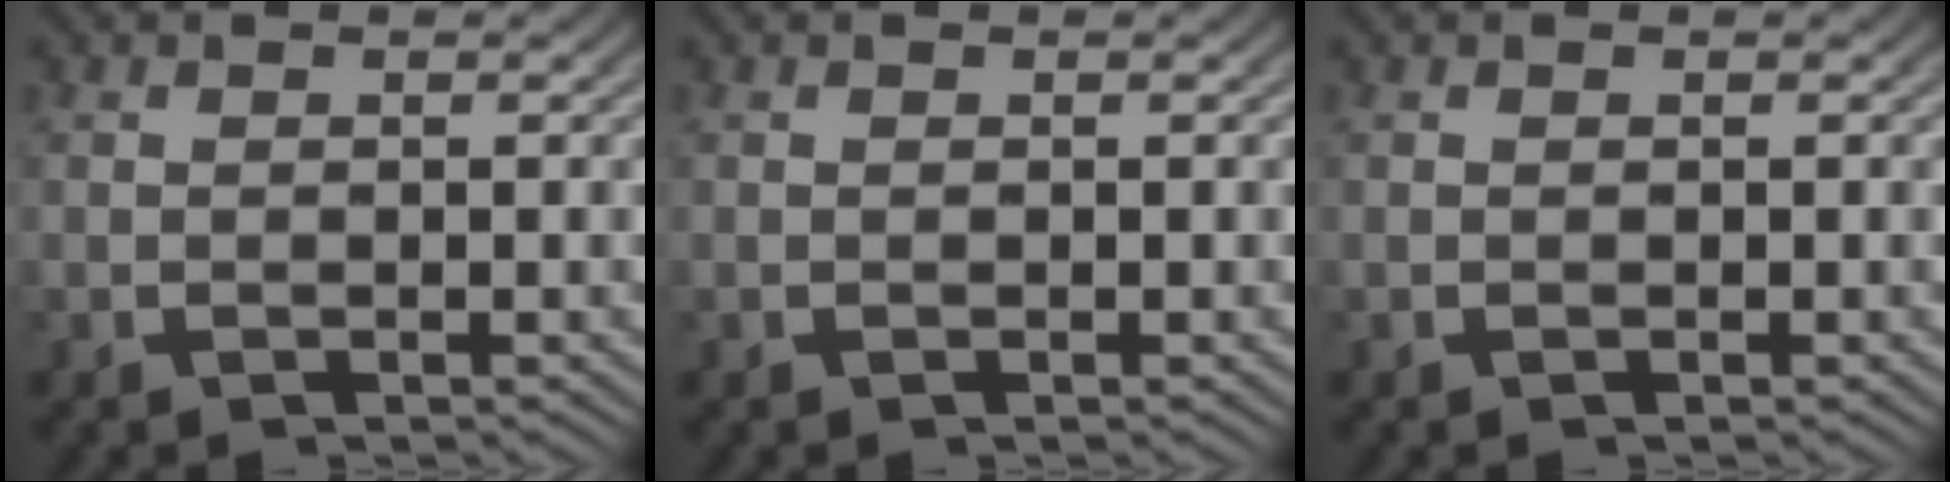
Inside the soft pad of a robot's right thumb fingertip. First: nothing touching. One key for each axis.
{"total": 0.0}
{"total": 0.0}